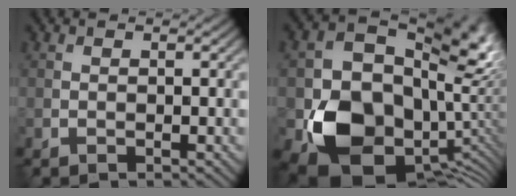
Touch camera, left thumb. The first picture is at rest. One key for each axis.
{"total": 17.5, "fx": -2.1, "fy": 13.8, "fz": 10.4, "tx": -0.195, "ty": -0.067, "tz": -0.016}